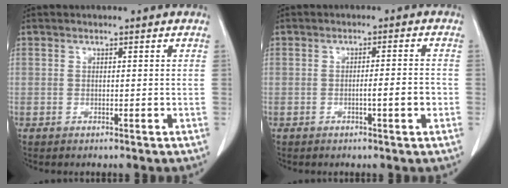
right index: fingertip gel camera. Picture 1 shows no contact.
{"total": 3.4, "force": [-1.0, 0.0, 3.3], "torque": [-0.048, -0.001, -0.014]}